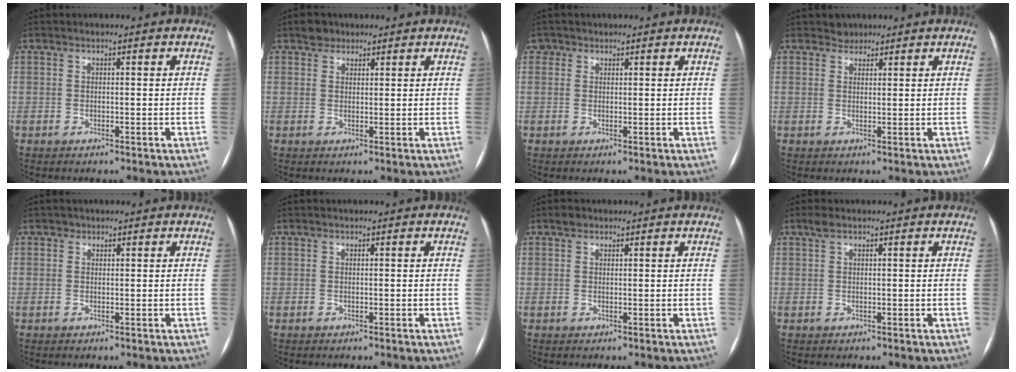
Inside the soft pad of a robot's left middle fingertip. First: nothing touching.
{"total": 2.1, "force": [1.6, 1.4, 0.2], "torque": [-0.005, 0.005, 0.025]}
{"total": 1.4, "force": [0.8, 1.2, -0.1], "torque": [0.009, 0.003, 0.010]}
{"total": 1.6, "force": [1.3, 0.8, -0.3], "torque": [0.006, 0.002, 0.019]}
{"total": 0.5, "force": [0.4, 0.4, 0.0], "torque": [0.000, -0.002, 0.006]}
{"total": 0.0}
{"total": 1.1, "force": [0.9, 0.7, 0.3], "torque": [-0.007, 0.006, 0.015]}
{"total": 1.1, "force": [0.8, 0.2, 0.7], "torque": [-0.021, 0.013, 0.020]}